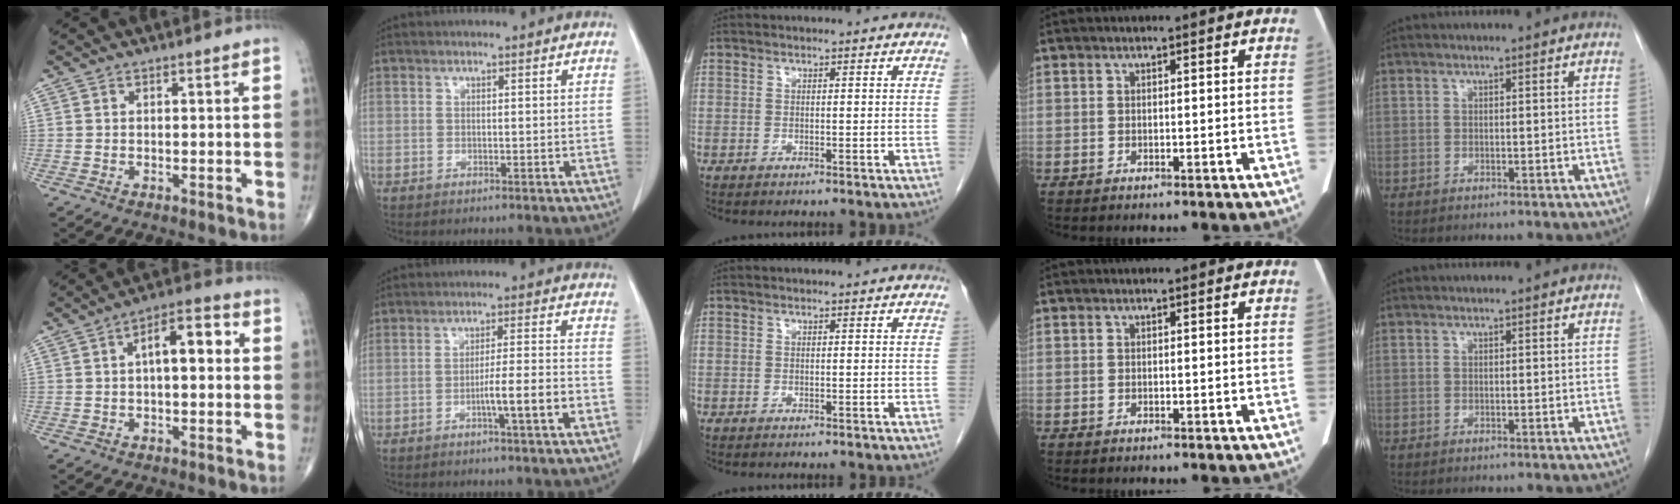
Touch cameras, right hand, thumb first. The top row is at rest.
{"thumb": {"total": 8.8, "force": [1.3, 3.9, 7.8], "torque": [-0.103, 0.029, 0.010]}, "index": {"total": 6.5, "force": [-2.7, -0.2, 5.9], "torque": [-0.091, 0.002, -0.044]}}